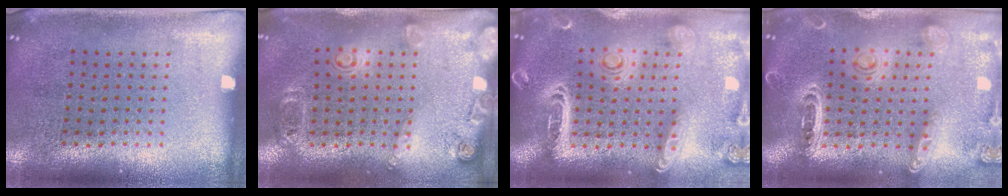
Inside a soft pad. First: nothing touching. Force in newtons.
{"total": 1.8, "press": 1.2, "slide": 1.4}
{"total": 2.8, "press": 2.4, "slide": 1.4}
{"total": 1.4, "press": 1.4, "slide": 0.0}